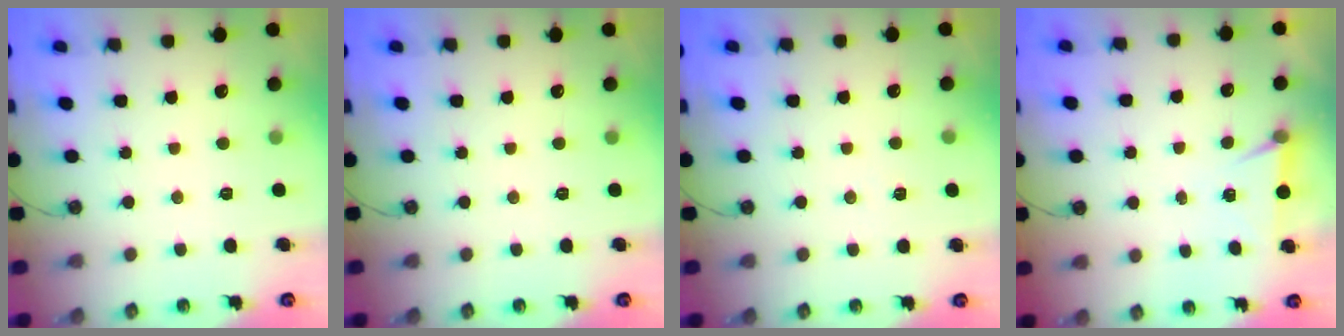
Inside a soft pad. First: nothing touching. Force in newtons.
{"total": 0.0}
{"total": 3.9, "press": 2.9, "slide": 2.6}
{"total": 5.4, "press": 2.9, "slide": 4.5}